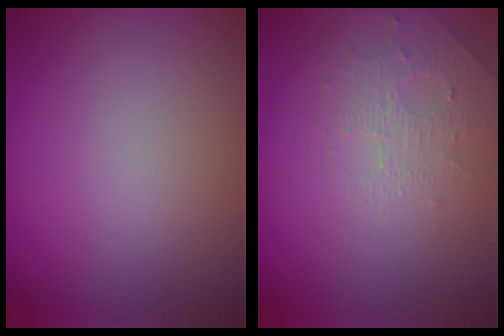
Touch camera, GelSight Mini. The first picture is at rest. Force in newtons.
{"total": 1.6, "press": 1.2, "slide": 1.0}